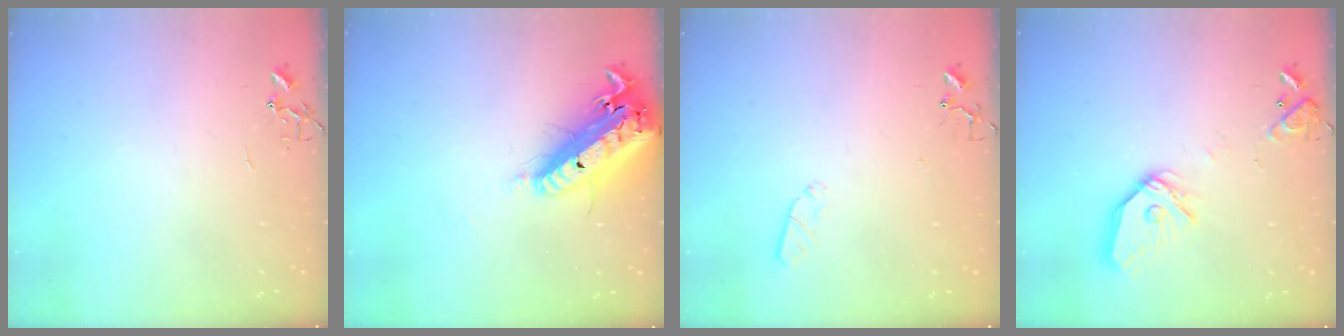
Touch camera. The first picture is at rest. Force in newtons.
{"total": 21.6, "press": 21.0, "slide": 5.0}
{"total": 3.6, "press": 3.5, "slide": 0.6}
{"total": 14.7, "press": 14.6, "slide": 1.9}